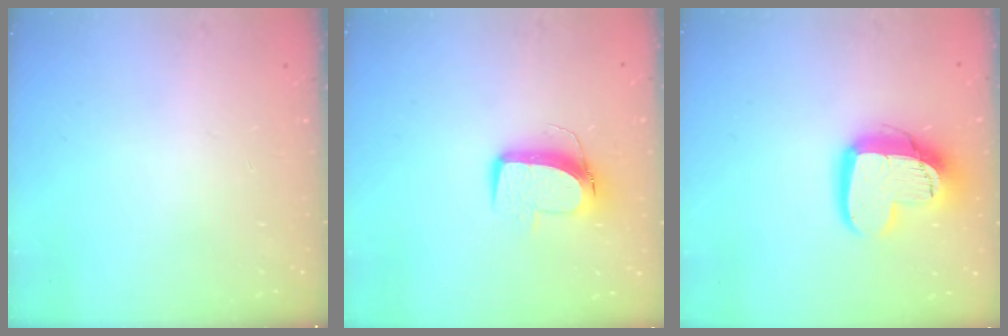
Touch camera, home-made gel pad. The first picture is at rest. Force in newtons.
{"total": 9.9, "press": 9.9, "slide": 0.8}
{"total": 15.3, "press": 15.2, "slide": 1.2}